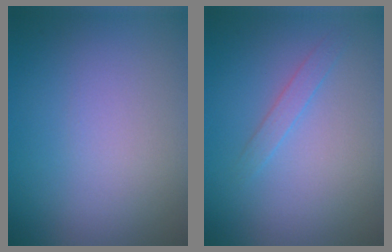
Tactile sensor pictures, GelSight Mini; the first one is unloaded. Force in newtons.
{"total": 1.2, "press": 1.2, "slide": 0.1}